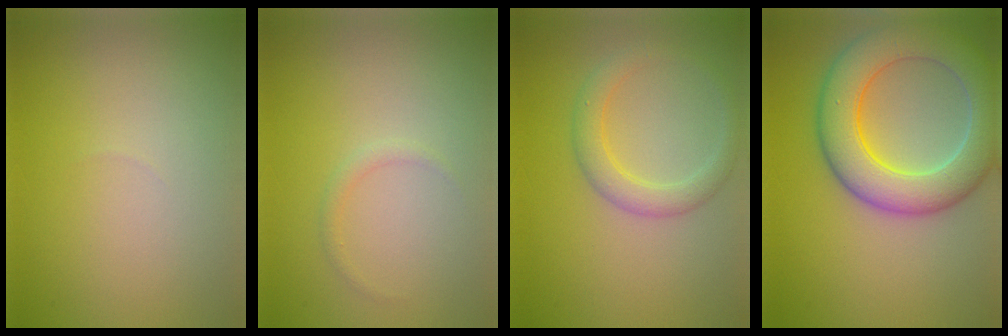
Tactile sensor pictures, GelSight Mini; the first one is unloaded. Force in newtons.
{"total": 0.8, "press": 0.8, "slide": 0.2}
{"total": 2.8, "press": 2.8, "slide": 0.1}
{"total": 8.5, "press": 8.4, "slide": 0.5}